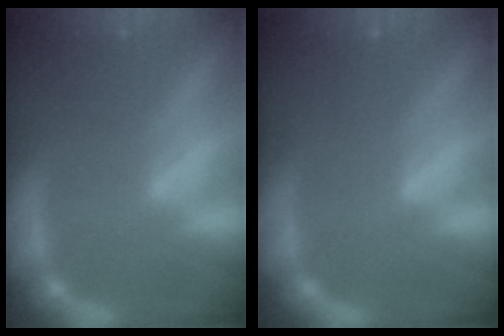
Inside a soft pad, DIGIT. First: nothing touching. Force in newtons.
{"total": 0.0}